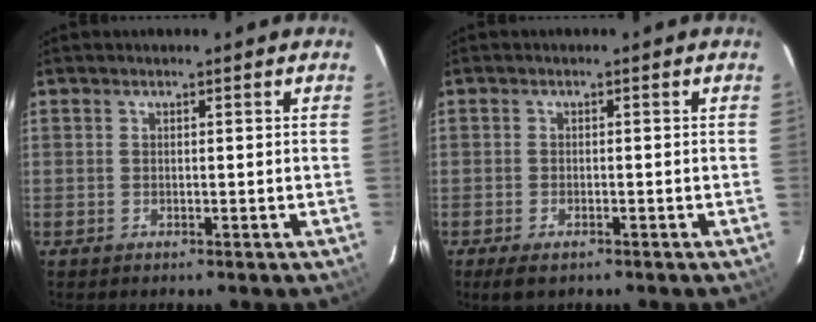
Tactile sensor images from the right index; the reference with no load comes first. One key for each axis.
{"total": 3.6, "fx": -2.5, "fy": 1.5, "fz": 2.1, "tx": -0.048, "ty": -0.011, "tz": -0.044}